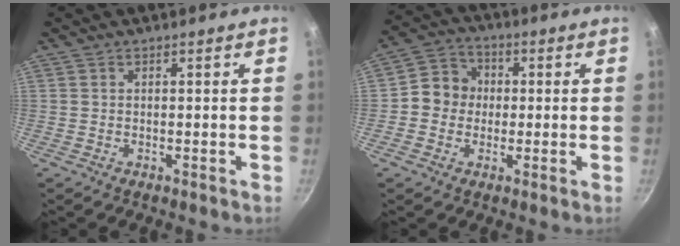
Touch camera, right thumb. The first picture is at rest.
{"total": 7.4, "force": [-0.2, 6.8, 2.9], "torque": [-0.015, 0.017, -0.023]}